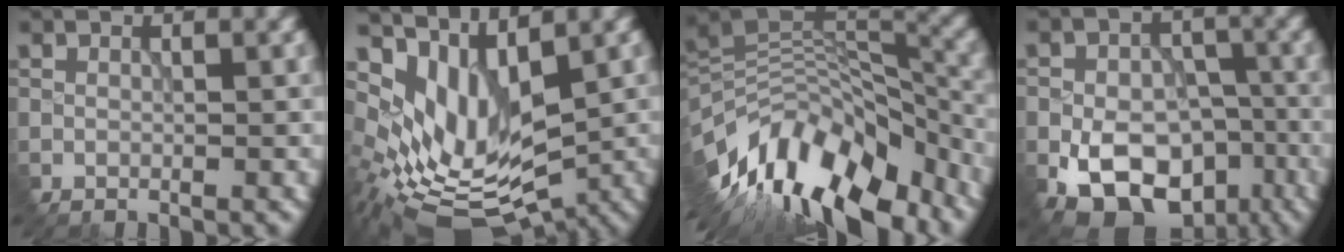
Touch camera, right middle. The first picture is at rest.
{"total": 7.8, "force": [2.8, 4.1, 5.9], "torque": [-0.127, -0.019, 0.067]}
{"total": 13.4, "force": [-8.0, 6.4, 8.6], "torque": [-0.171, 0.027, -0.134]}
{"total": 11.7, "force": [-5.9, 7.9, 6.3], "torque": [-0.089, -0.009, -0.089]}